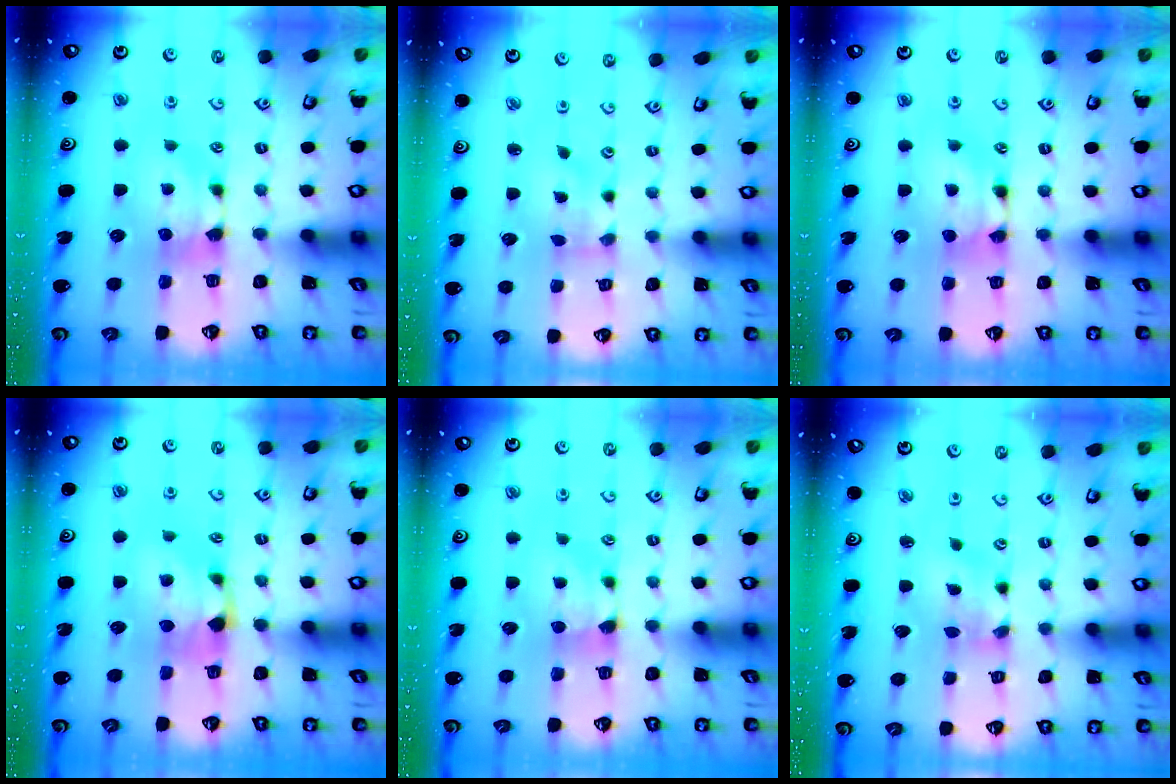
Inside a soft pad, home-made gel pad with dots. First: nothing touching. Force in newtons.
{"total": 2.0, "press": 1.7, "slide": 1.1}
{"total": 1.7, "press": 1.7, "slide": 0.2}
{"total": 1.4, "press": 0.4, "slide": 1.3}
{"total": 0.6, "press": 0.4, "slide": 0.4}
{"total": 2.0, "press": 1.2, "slide": 1.5}